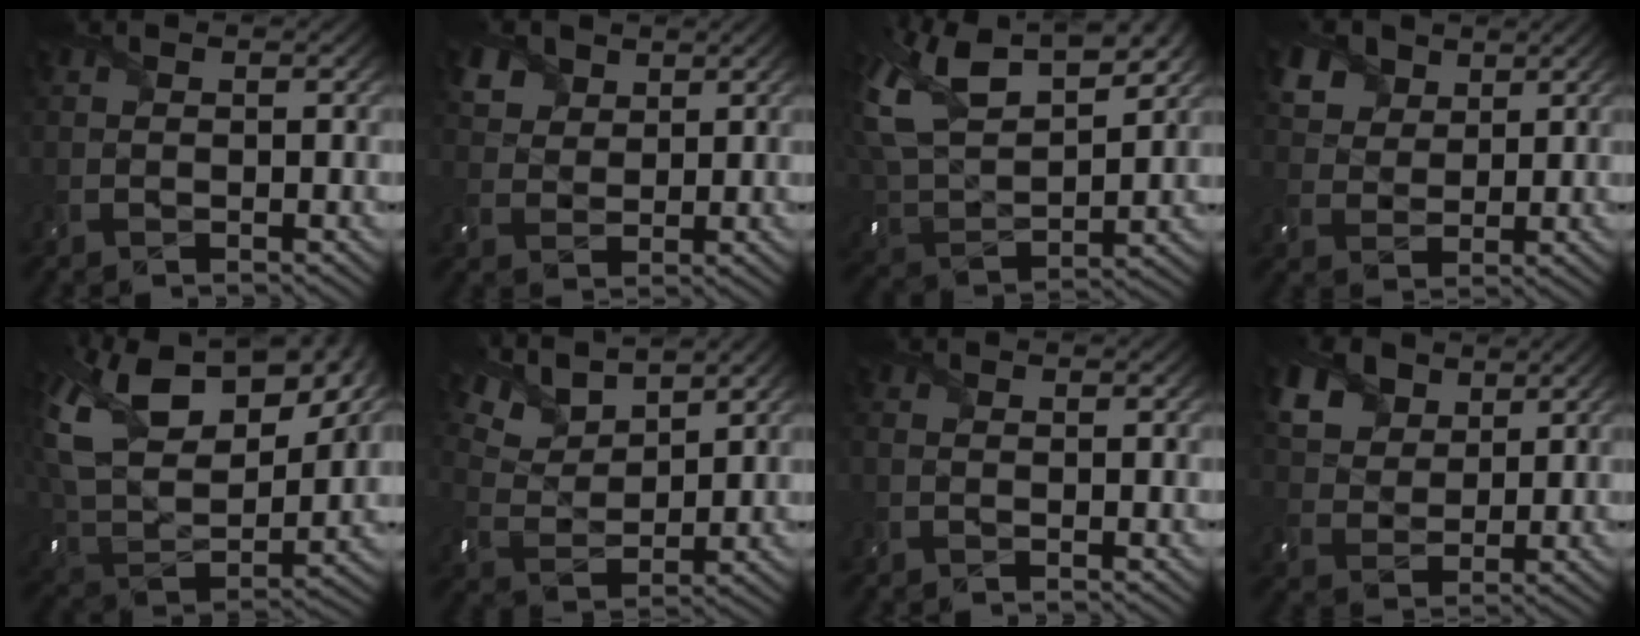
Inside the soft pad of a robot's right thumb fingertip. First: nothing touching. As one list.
[{"total": 4.1, "force": [2.5, 2.9, 1.6], "torque": [-0.048, 0.005, 0.051]}, {"total": 14.4, "force": [9.4, 6.5, 8.8], "torque": [-0.225, 0.028, 0.165]}, {"total": 5.8, "force": [3.5, 3.9, 2.4], "torque": [-0.075, 0.003, 0.070]}, {"total": 18.4, "force": [10.0, 9.9, 11.8], "torque": [-0.246, 0.043, 0.164]}, {"total": 8.1, "force": [6.7, 2.7, 3.6], "torque": [-0.095, 0.009, 0.124]}, {"total": 1.1, "force": [-0.6, 0.6, 0.6], "torque": [-0.017, -0.002, -0.015]}, {"total": 7.3, "force": [4.2, 4.8, 3.5], "torque": [-0.103, 0.008, 0.077]}]